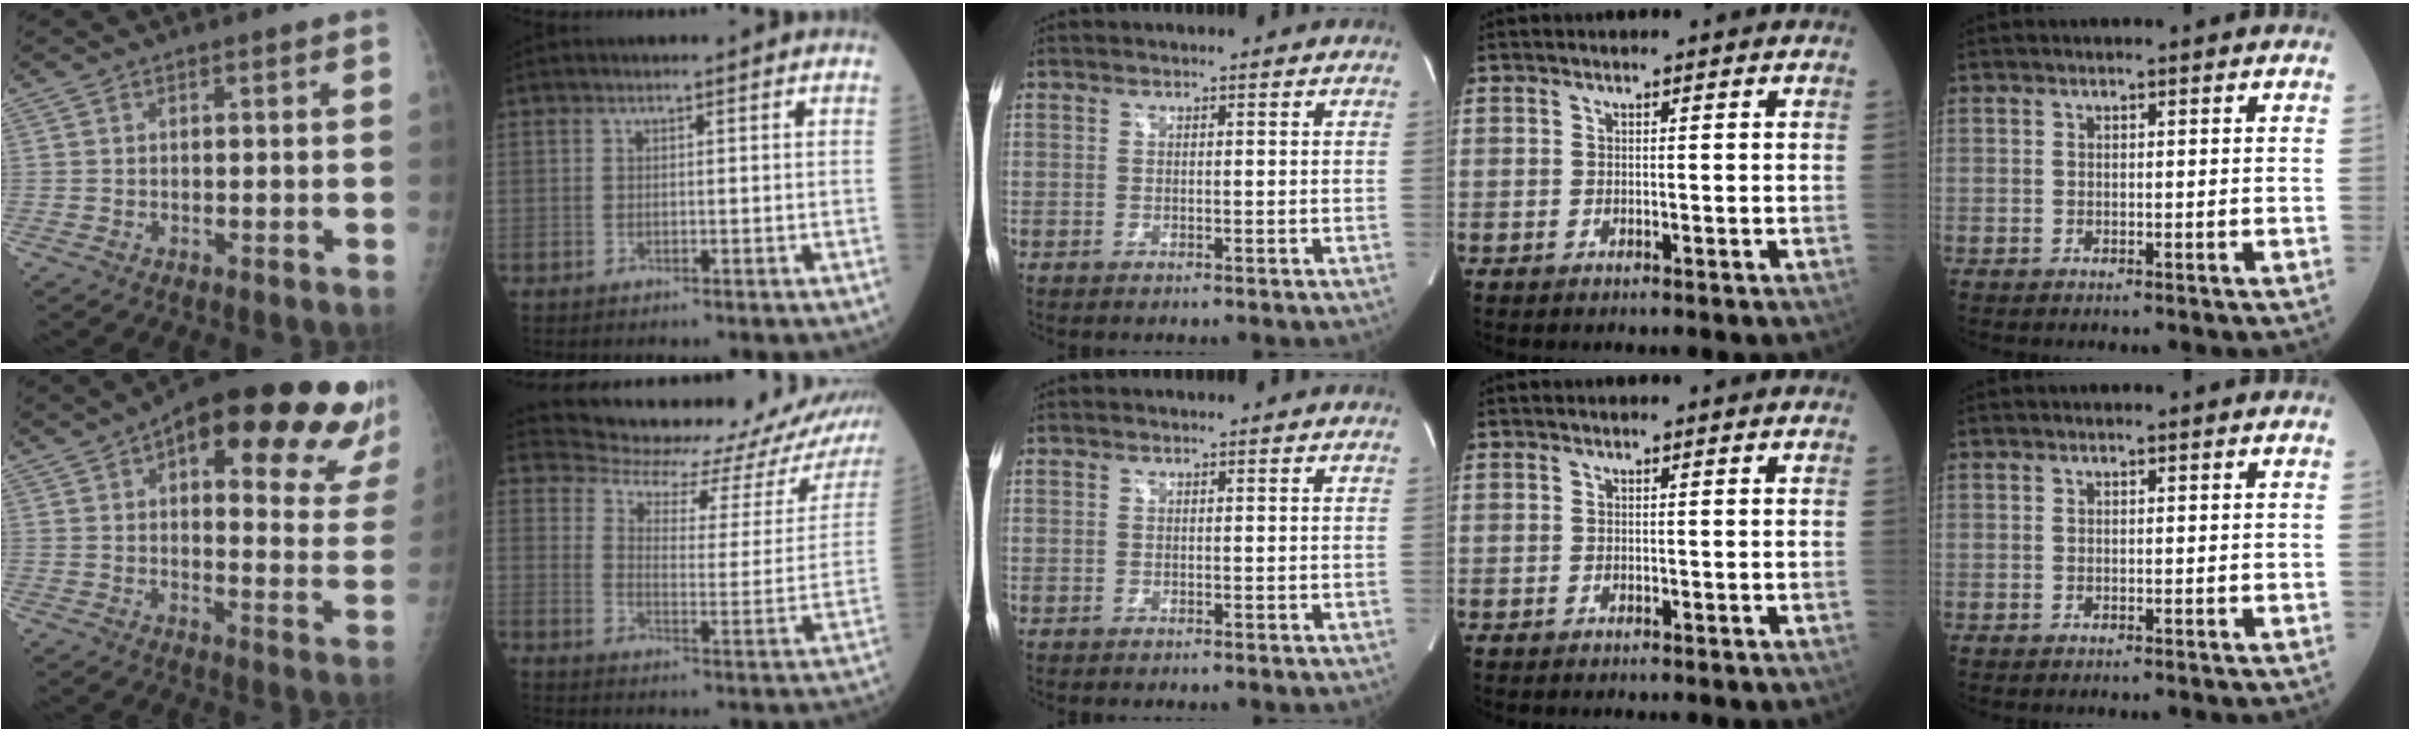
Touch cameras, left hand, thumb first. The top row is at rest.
{"thumb": {"total": 25.8, "force": [15.7, 8.6, 18.6], "torque": [-0.214, -0.038, 0.194]}, "index": {"total": 21.4, "force": [20.7, 4.6, 3.2], "torque": [-0.033, -0.074, 0.236]}}